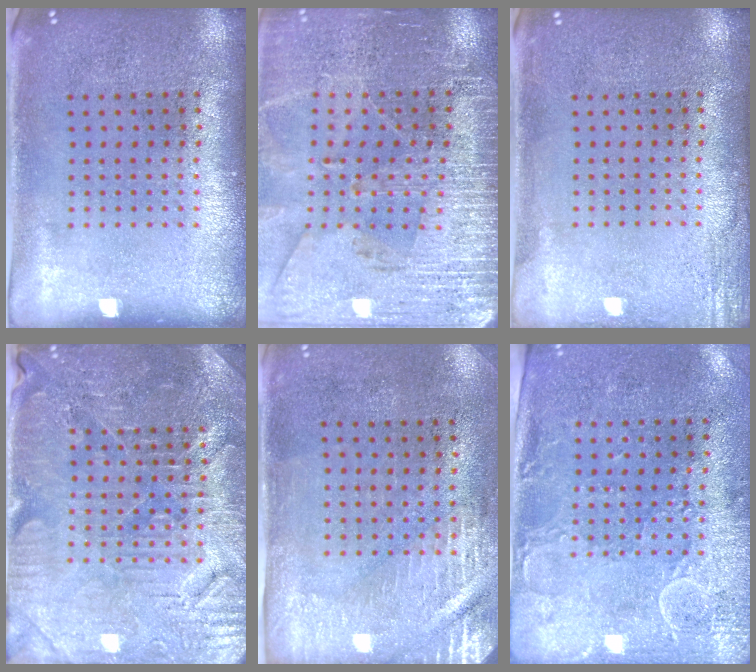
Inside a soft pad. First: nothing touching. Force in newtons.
{"total": 3.2, "press": 3.2, "slide": 0.3}
{"total": 1.9, "press": 1.9, "slide": 0.2}
{"total": 4.0, "press": 3.9, "slide": 0.8}
{"total": 2.9, "press": 2.5, "slide": 1.5}
{"total": 3.0, "press": 2.4, "slide": 1.7}